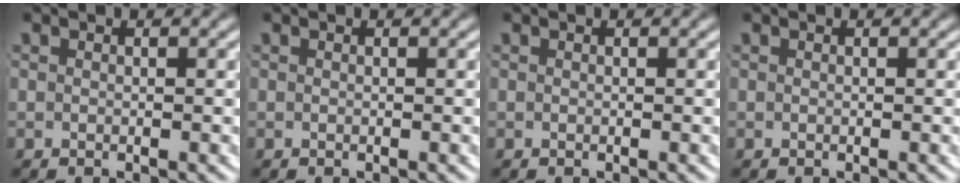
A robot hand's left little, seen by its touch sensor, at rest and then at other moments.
{"total": 0.0}
{"total": 0.0}
{"total": 0.0}